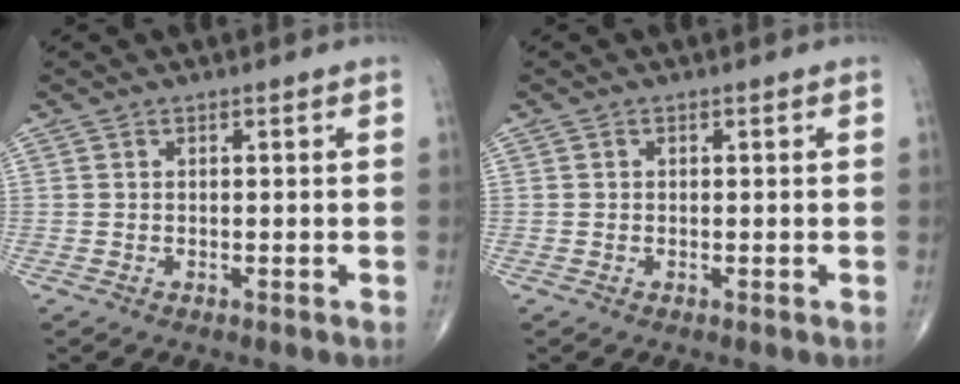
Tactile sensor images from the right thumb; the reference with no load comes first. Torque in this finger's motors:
{"motor_torque": [0.17, -0.26, -0.29, -0.20, -0.02]}